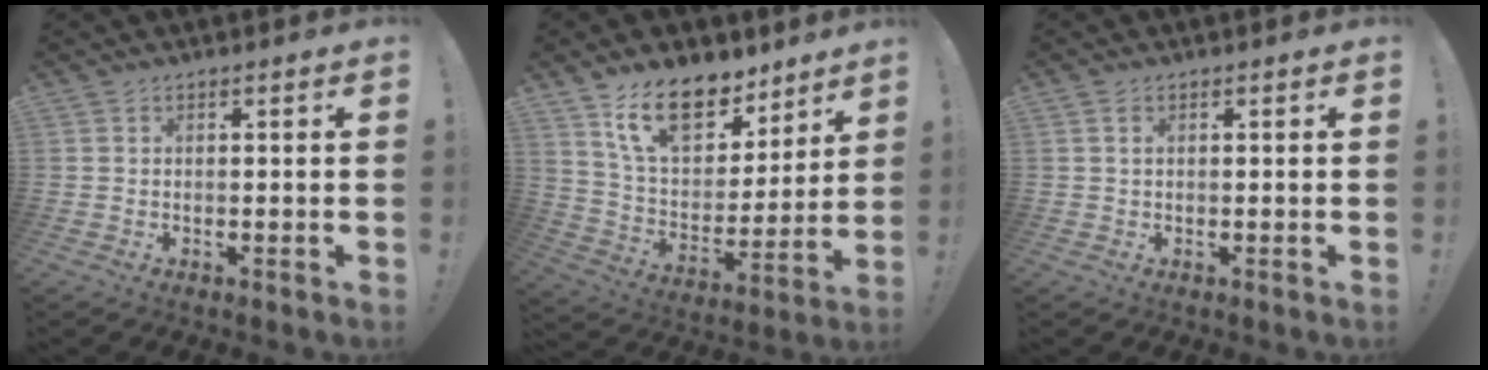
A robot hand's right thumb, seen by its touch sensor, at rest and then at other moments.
{"total": 18.0, "force": [11.9, 9.6, 9.4], "torque": [-0.164, -0.067, 0.220]}
{"total": 1.1, "force": [0.4, 0.3, 0.9], "torque": [-0.012, -0.001, 0.006]}